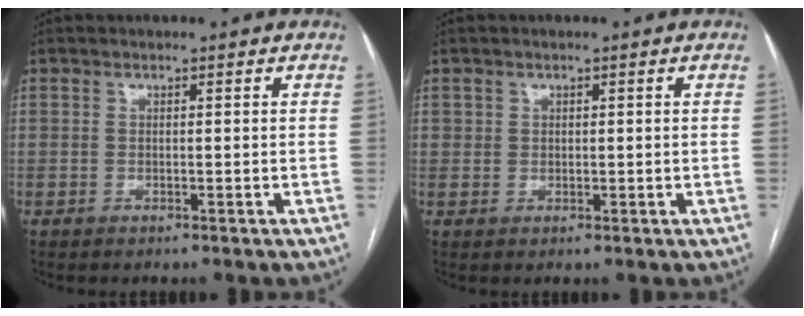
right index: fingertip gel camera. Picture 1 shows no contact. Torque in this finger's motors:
{"motor_torque": [-0.10, 0.10, -0.03, 0.00]}